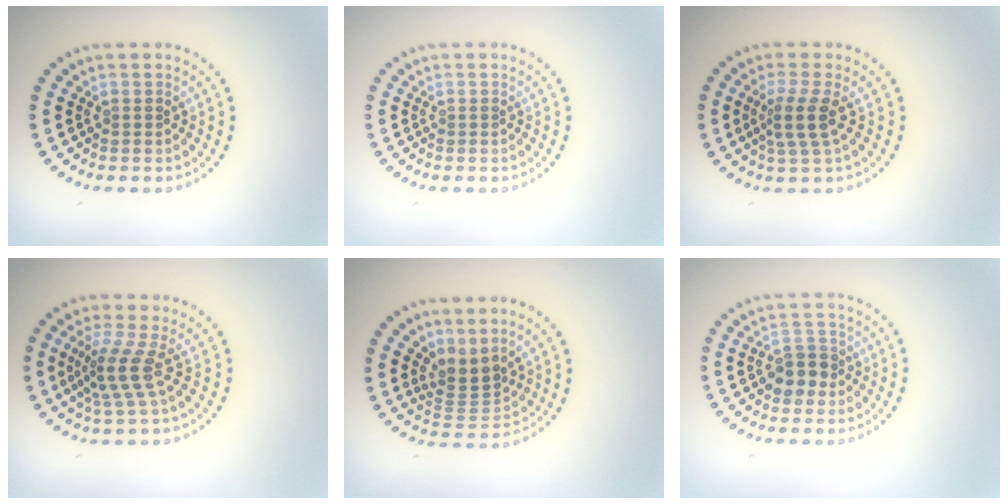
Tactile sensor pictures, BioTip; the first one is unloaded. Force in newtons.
{"total": 0.0}
{"total": 2.8, "press": 2.2, "slide": 1.8}
{"total": 3.2, "press": 2.2, "slide": 2.3}
{"total": 2.8, "press": 2.0, "slide": 1.9}
{"total": 2.7, "press": 2.6, "slide": 0.9}